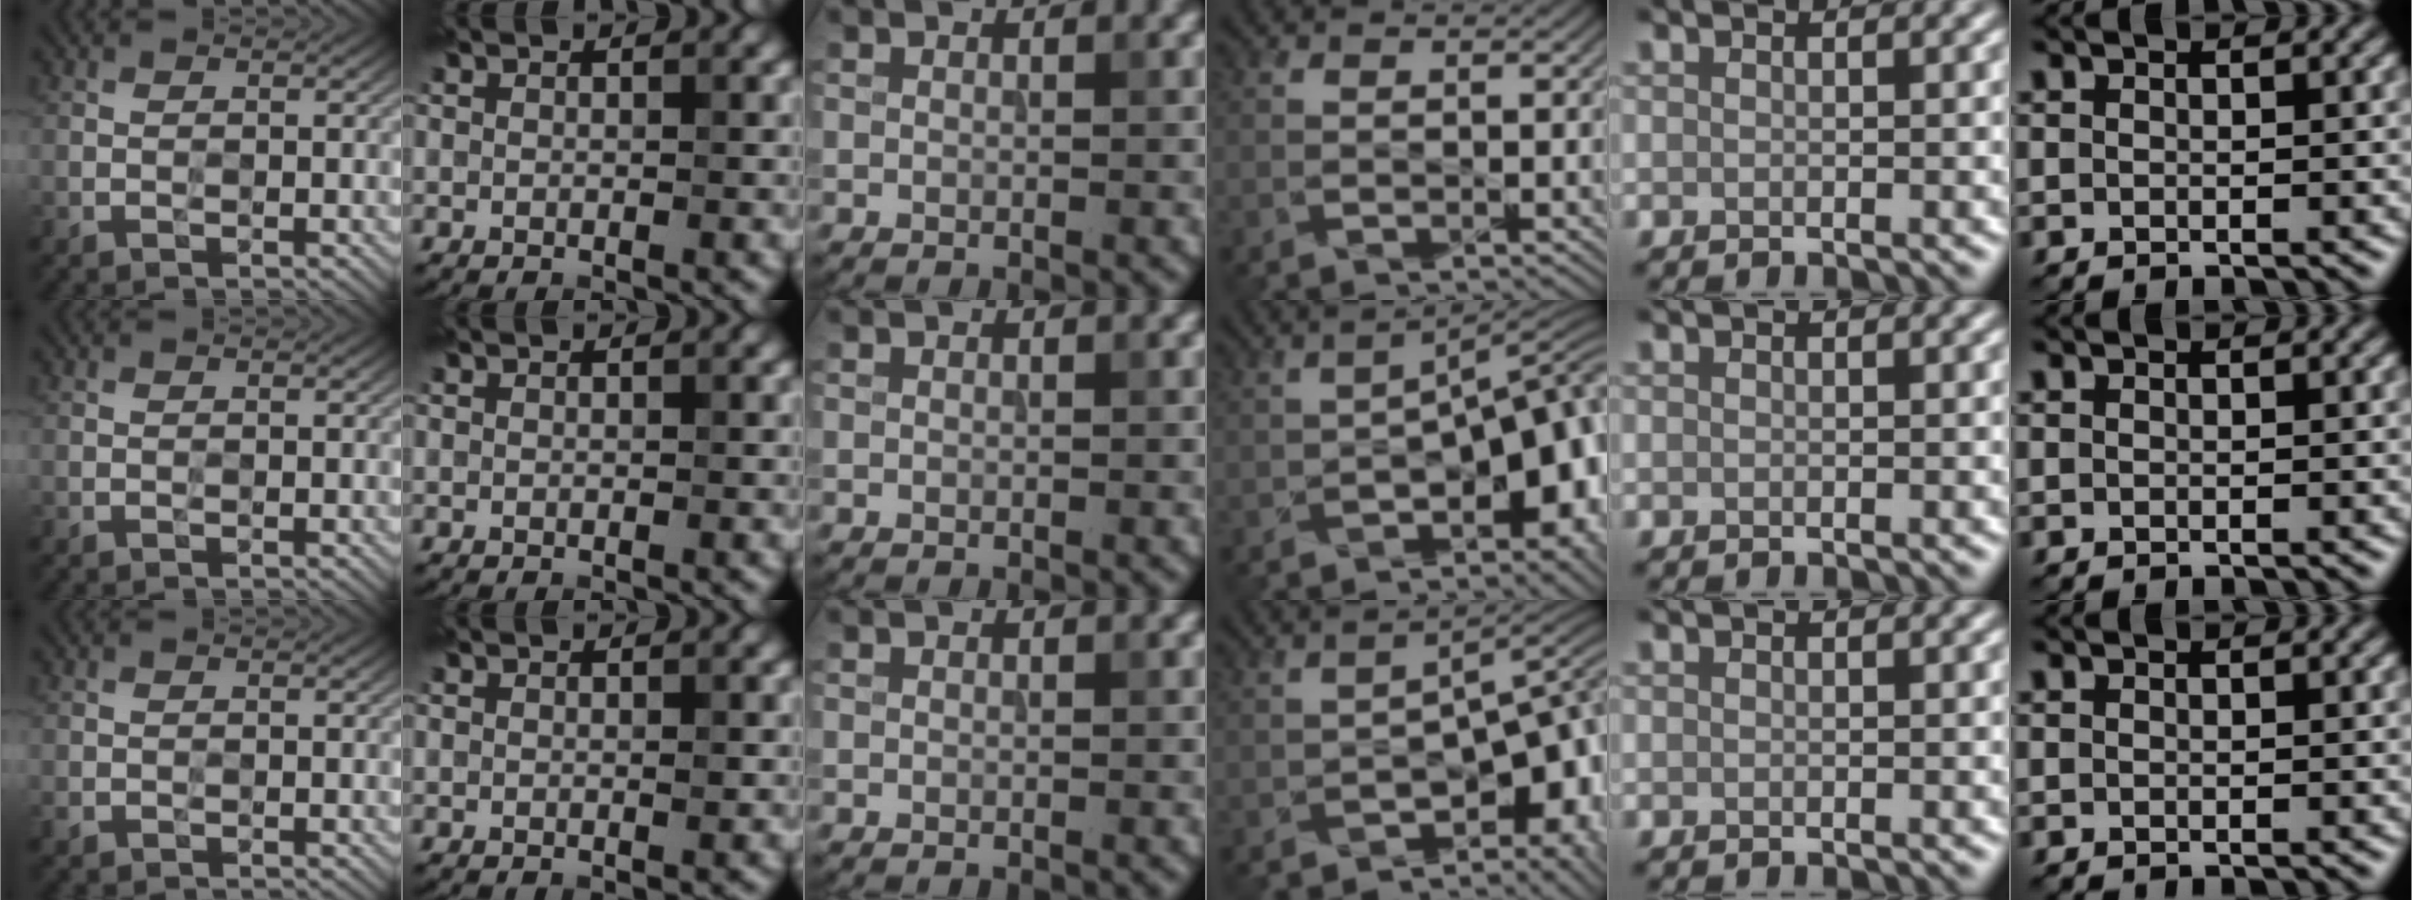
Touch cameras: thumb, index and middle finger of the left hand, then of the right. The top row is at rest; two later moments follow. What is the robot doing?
{"motion": "wipe", "object": "compact mirror"}